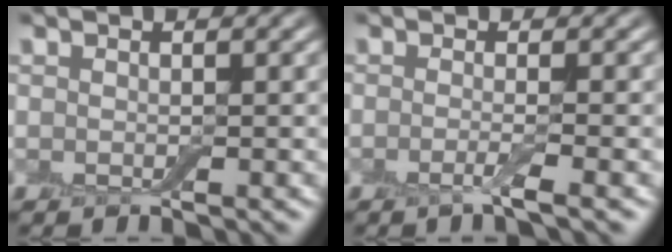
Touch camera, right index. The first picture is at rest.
{"total": 1.8, "force": [-0.7, 0.3, 1.6], "torque": [-0.027, -0.005, -0.020]}